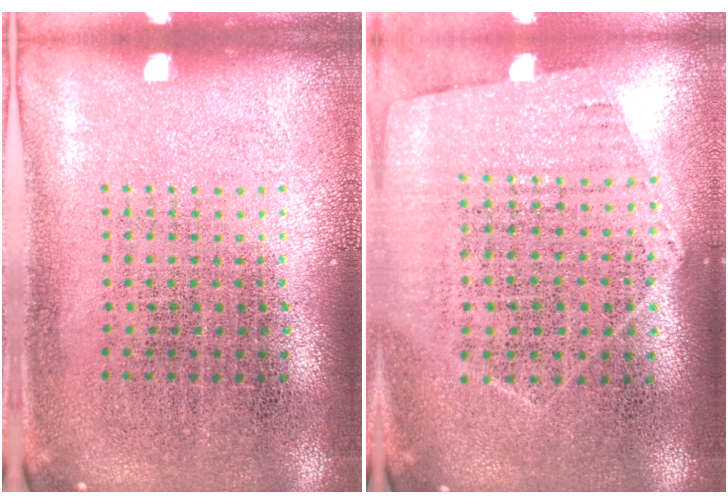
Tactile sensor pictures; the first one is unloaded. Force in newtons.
{"total": 1.1, "press": 1.0, "slide": 0.5}